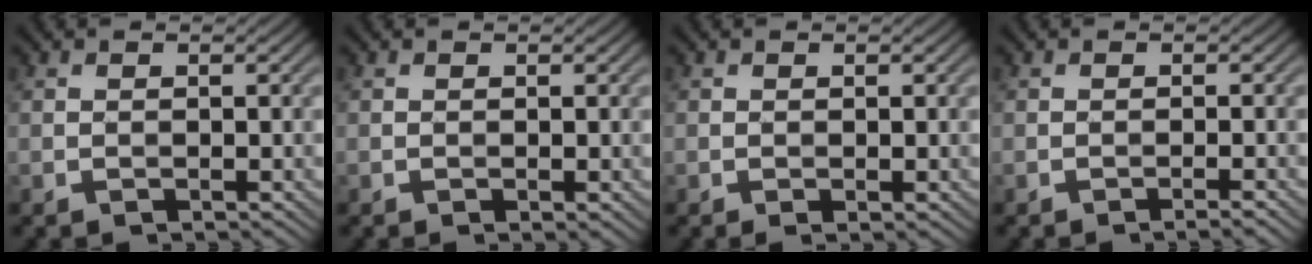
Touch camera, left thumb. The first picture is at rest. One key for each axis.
{"total": 0.6, "fx": 0.1, "fy": 0.2, "fz": 0.5, "tx": -0.013, "ty": 0.000, "tz": 0.001}
{"total": 0.7, "fx": 0.0, "fy": 0.3, "fz": 0.7, "tx": -0.016, "ty": -0.001, "tz": 0.001}
{"total": 0.9, "fx": -0.7, "fy": -0.2, "fz": 0.6, "tx": -0.012, "ty": 0.006, "tz": -0.014}